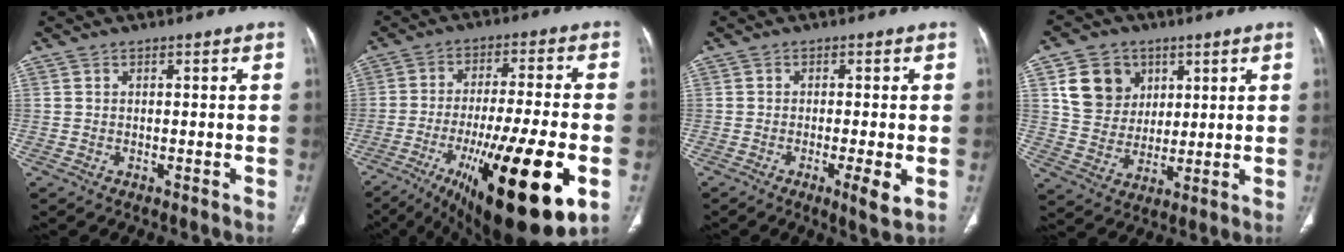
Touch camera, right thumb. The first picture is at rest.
{"total": 25.3, "force": [-9.0, 5.9, 22.9], "torque": [-0.345, -0.005, -0.130]}
{"total": 4.7, "force": [-1.3, 0.6, 4.4], "torque": [-0.080, -0.013, -0.025]}
{"total": 11.2, "force": [4.3, 9.5, 4.2], "torque": [-0.043, -0.009, 0.086]}